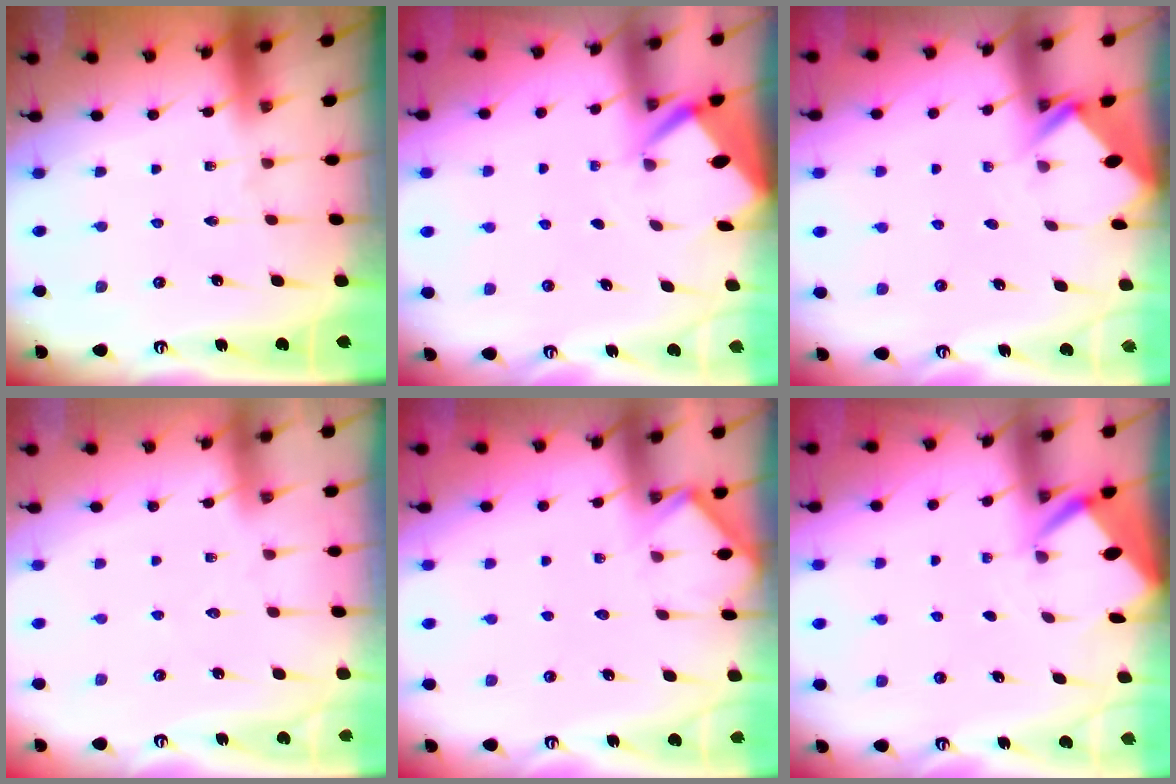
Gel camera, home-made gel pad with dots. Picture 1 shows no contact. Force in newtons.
{"total": 2.7, "press": 2.7, "slide": 0.3}
{"total": 2.9, "press": 2.9, "slide": 0.2}
{"total": 2.5, "press": 2.4, "slide": 0.4}
{"total": 5.4, "press": 5.4, "slide": 0.3}
{"total": 2.7, "press": 2.6, "slide": 0.3}